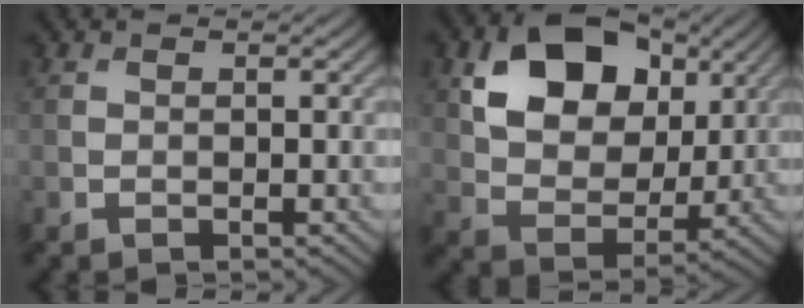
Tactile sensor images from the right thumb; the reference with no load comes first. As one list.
[{"total": 12.9, "force": [5.0, 8.6, 8.1], "torque": [-0.155, 0.007, 0.081]}]